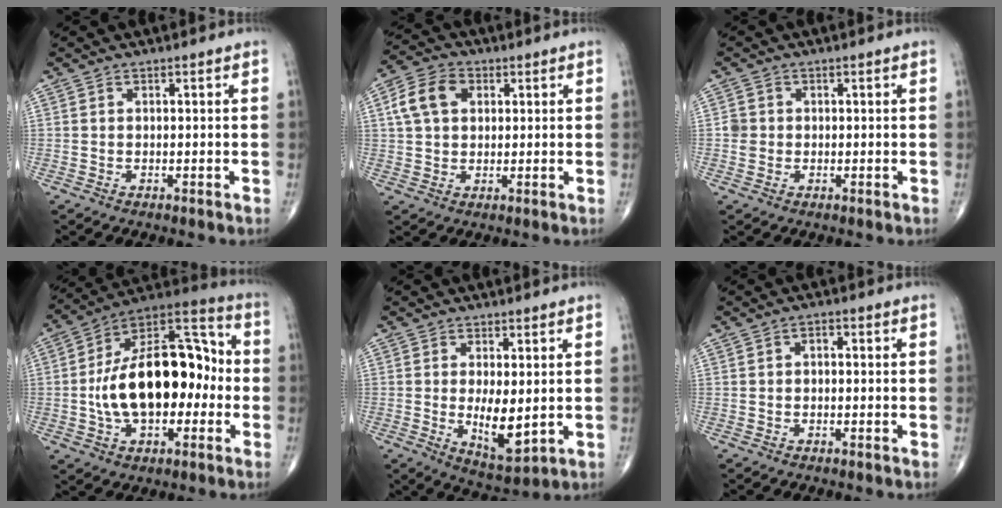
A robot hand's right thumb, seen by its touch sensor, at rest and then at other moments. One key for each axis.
{"total": 8.3, "fx": 2.3, "fy": 5.9, "fz": 5.4, "tx": -0.094, "ty": 0.012, "tz": 0.036}
{"total": 2.0, "fx": 0.0, "fy": 1.9, "fz": 0.5, "tx": 0.001, "ty": 0.004, "tz": 0.000}
{"total": 23.0, "fx": -1.8, "fy": 13.0, "fz": 18.9, "tx": -0.291, "ty": 0.042, "tz": -0.031}
{"total": 7.9, "fx": -0.4, "fy": 3.3, "fz": 7.2, "tx": -0.103, "ty": -0.021, "tz": 0.006}
{"total": 1.5, "fx": 0.1, "fy": 0.9, "fz": 1.2, "tx": -0.012, "ty": 0.007, "tz": -0.004}